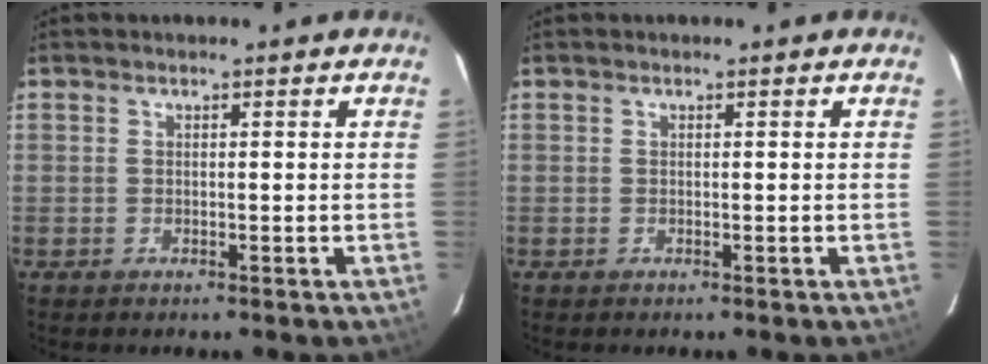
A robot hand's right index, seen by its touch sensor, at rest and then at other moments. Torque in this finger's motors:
{"motor_torque": [0.00, 0.00, 0.00, 0.00]}